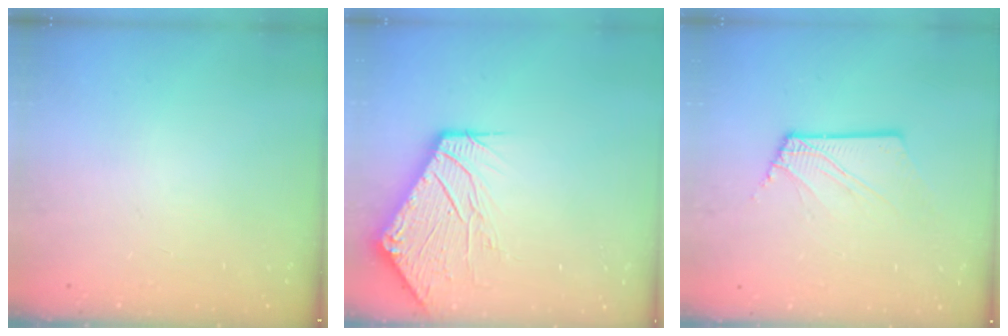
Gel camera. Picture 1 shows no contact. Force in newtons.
{"total": 11.6, "press": 11.6, "slide": 0.9}
{"total": 3.2, "press": 3.1, "slide": 0.4}